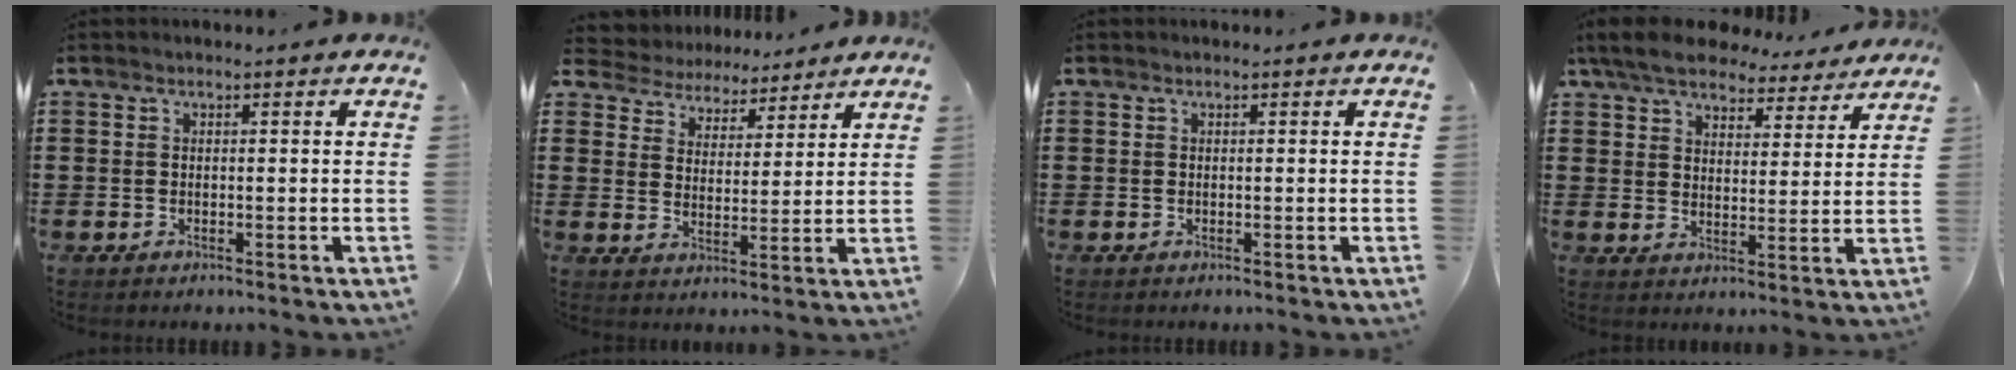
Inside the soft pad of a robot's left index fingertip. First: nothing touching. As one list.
[{"total": 4.9, "force": [4.7, 1.4, -0.3], "torque": [-0.027, -0.028, 0.082]}, {"total": 0.0}, {"total": 7.0, "force": [6.4, 1.7, 2.1], "torque": [-0.070, -0.026, 0.114]}]